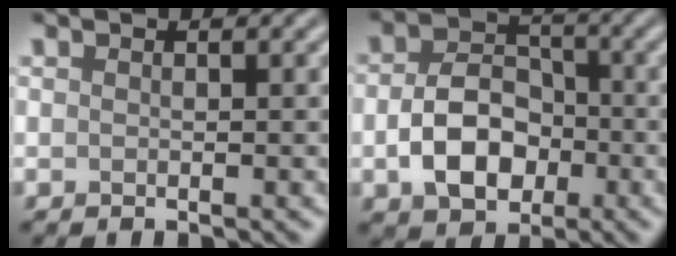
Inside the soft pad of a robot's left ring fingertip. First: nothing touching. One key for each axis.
{"total": 6.0, "fx": -1.5, "fy": 4.2, "fz": 4.0, "tx": -0.072, "ty": -0.001, "tz": -0.029}